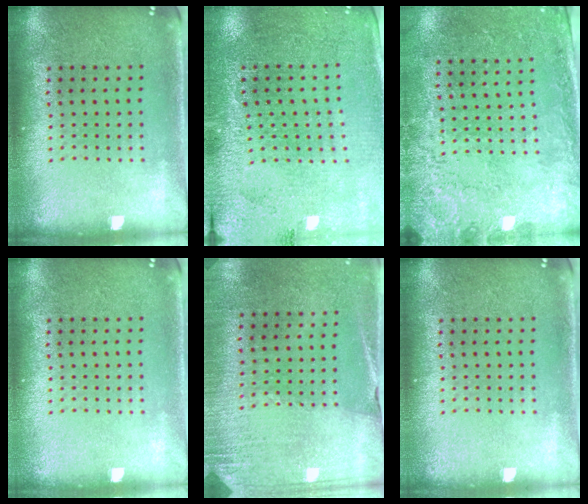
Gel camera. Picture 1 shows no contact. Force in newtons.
{"total": 2.7, "press": 2.7, "slide": 0.3}
{"total": 2.5, "press": 2.1, "slide": 1.3}
{"total": 0.0}
{"total": 2.6, "press": 2.5, "slide": 0.8}
{"total": 0.0}